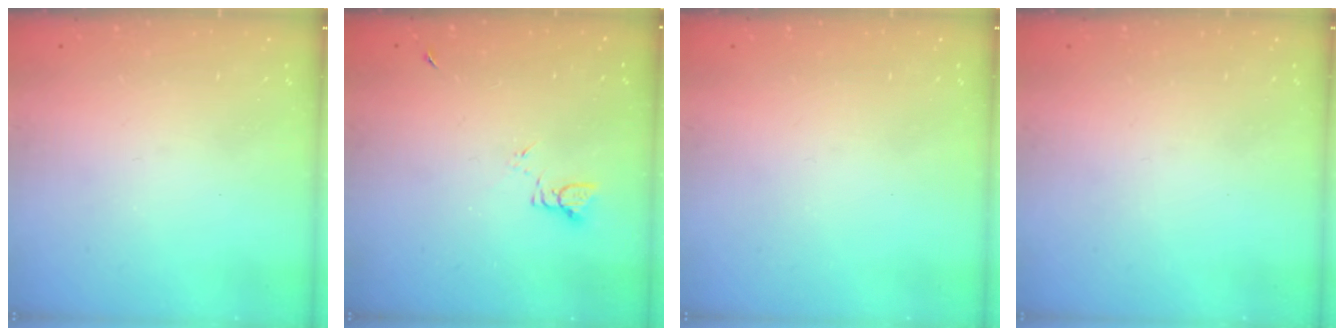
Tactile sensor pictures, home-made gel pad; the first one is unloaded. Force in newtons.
{"total": 2.4, "press": 2.4, "slide": 0.3}
{"total": 0.0}
{"total": 0.0}